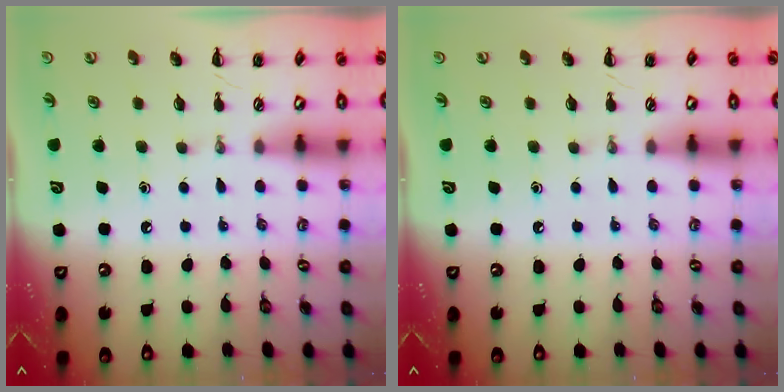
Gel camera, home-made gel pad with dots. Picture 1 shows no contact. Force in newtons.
{"total": 0.0}